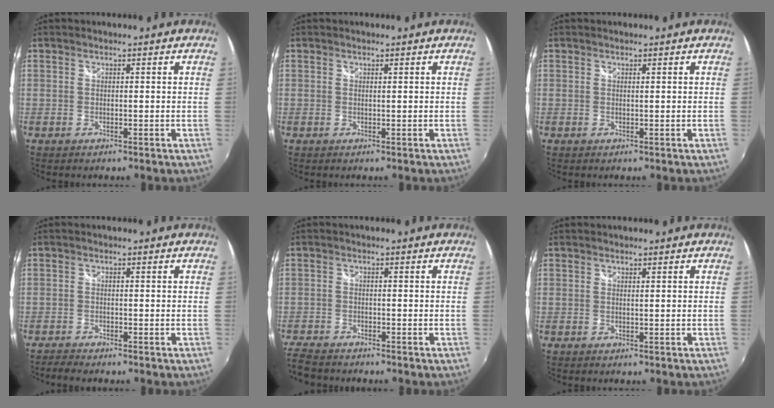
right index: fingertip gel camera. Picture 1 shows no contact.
{"total": 0.0}
{"total": 0.0}
{"total": 2.6, "force": [-2.5, 0.3, 0.7], "torque": [-0.025, -0.013, -0.048]}
{"total": 6.7, "force": [-6.2, 1.8, 1.8], "torque": [-0.066, -0.024, -0.116]}
{"total": 0.6, "force": [0.1, -0.4, -0.3], "torque": [0.007, 0.001, 0.001]}